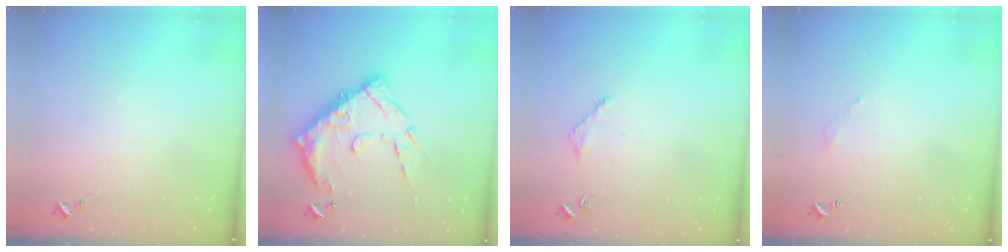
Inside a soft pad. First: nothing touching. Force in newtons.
{"total": 17.5, "press": 17.4, "slide": 2.0}
{"total": 3.0, "press": 3.0, "slide": 0.4}
{"total": 3.0, "press": 3.0, "slide": 0.2}